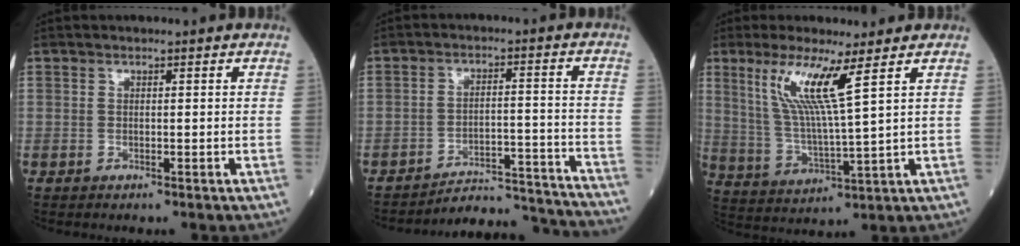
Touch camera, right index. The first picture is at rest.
{"total": 7.7, "force": [-7.6, 0.6, -0.2], "torque": [0.009, 0.011, -0.089]}
{"total": 9.7, "force": [4.7, -0.7, 8.5], "torque": [-0.175, -0.007, 0.098]}